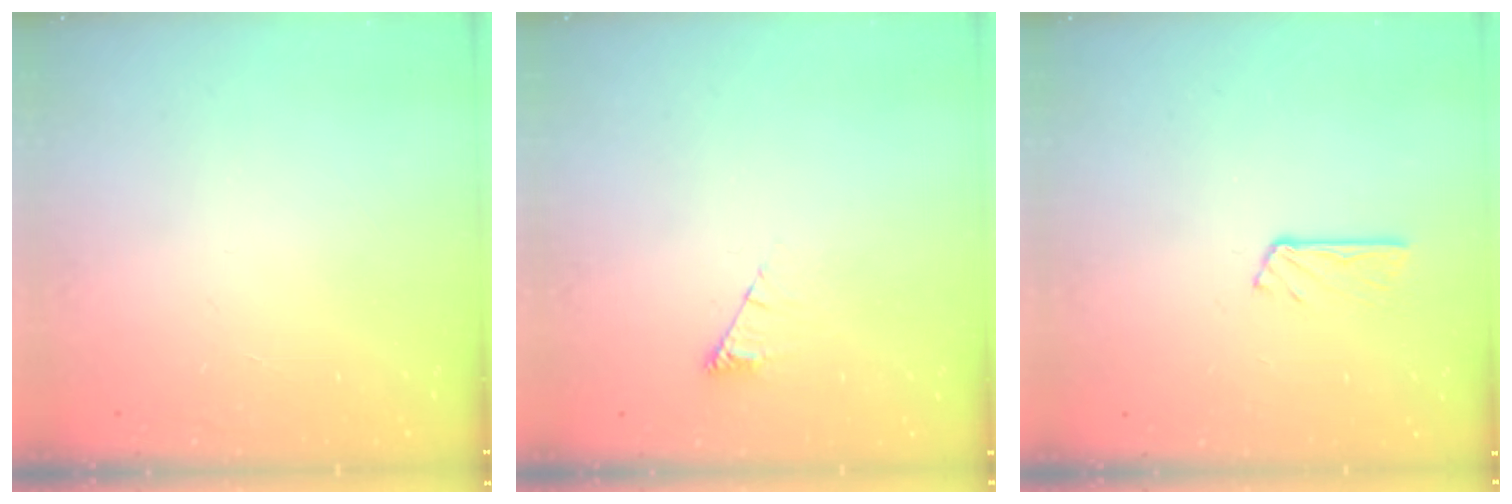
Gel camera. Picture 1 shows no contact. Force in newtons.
{"total": 4.4, "press": 4.4, "slide": 0.5}
{"total": 3.2, "press": 3.2, "slide": 0.3}